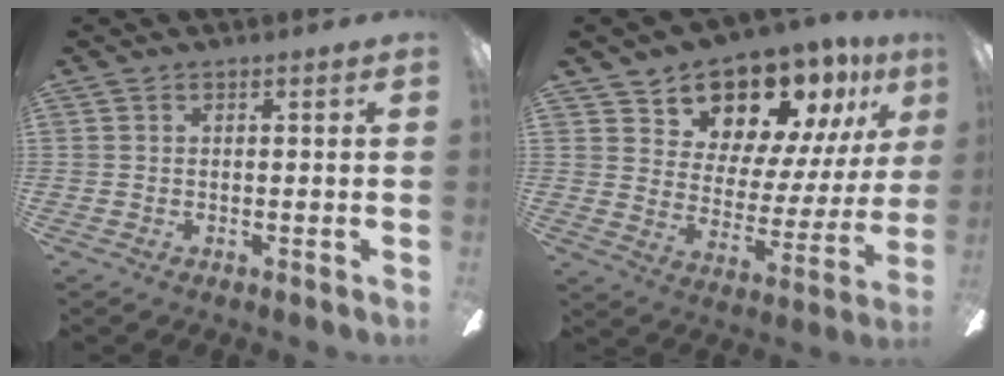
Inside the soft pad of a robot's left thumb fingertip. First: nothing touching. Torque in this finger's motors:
{"motor_torque": [0.60, 0.57, 1.04, -1.44, 0.03]}